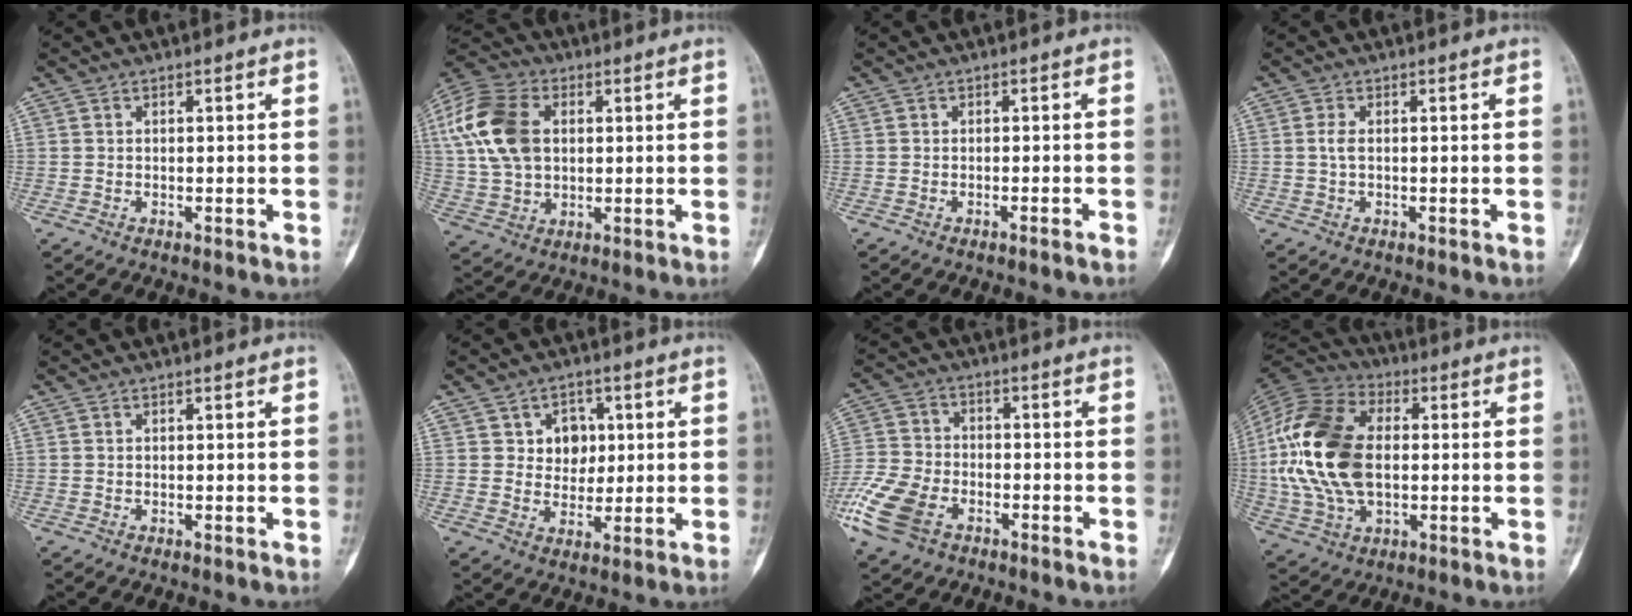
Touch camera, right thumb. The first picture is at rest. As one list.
[{"total": 16.4, "force": [3.5, 11.2, 11.5], "torque": [-0.233, 0.012, 0.065]}, {"total": 1.2, "force": [-1.0, -0.1, 0.7], "torque": [-0.018, 0.005, -0.011]}, {"total": 1.5, "force": [0.2, 0.7, 1.3], "torque": [-0.026, 0.001, 0.002]}, {"total": 0.0}, {"total": 6.7, "force": [1.8, 5.5, 3.4], "torque": [-0.013, -0.005, 0.029]}, {"total": 12.8, "force": [-6.4, 7.8, 7.9], "torque": [-0.175, 0.008, -0.128]}, {"total": 21.3, "force": [0.8, 13.3, 16.6], "torque": [-0.335, 0.010, 0.016]}]